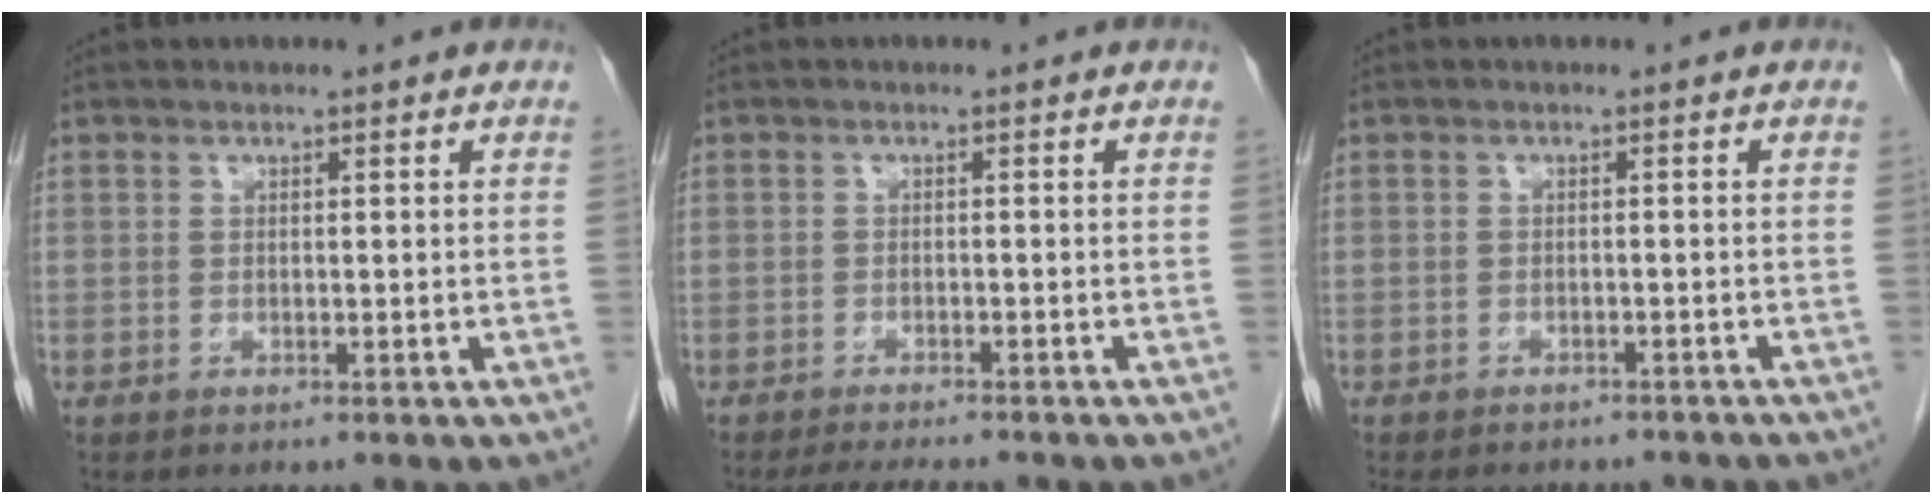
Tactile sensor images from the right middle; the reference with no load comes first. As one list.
[{"total": 5.8, "force": [-5.2, 0.6, 2.6], "torque": [-0.038, -0.014, -0.077]}, {"total": 10.7, "force": [-9.4, 3.9, 3.5], "torque": [-0.064, 0.000, -0.105]}]